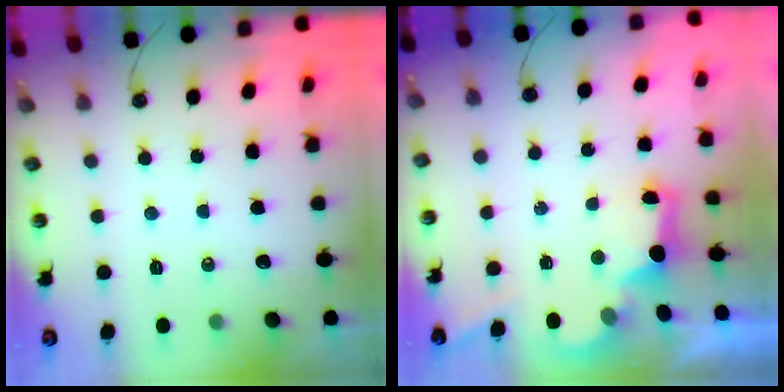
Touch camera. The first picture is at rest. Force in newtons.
{"total": 2.9, "press": 2.7, "slide": 0.9}